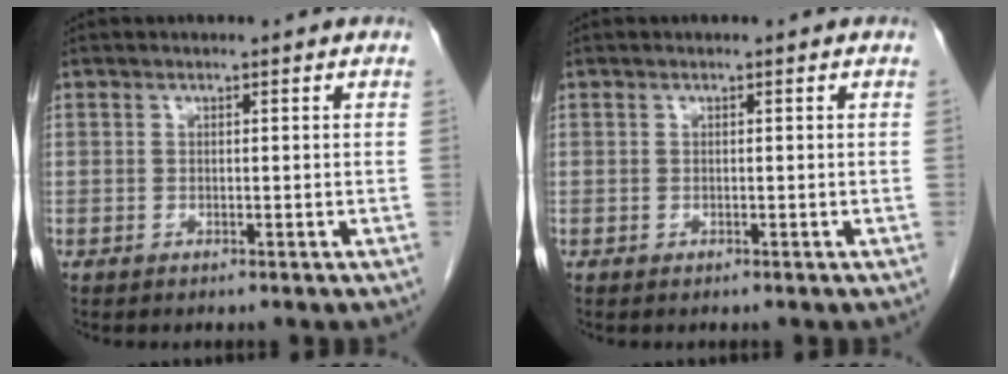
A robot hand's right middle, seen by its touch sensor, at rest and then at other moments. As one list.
[{"total": 0.0}]